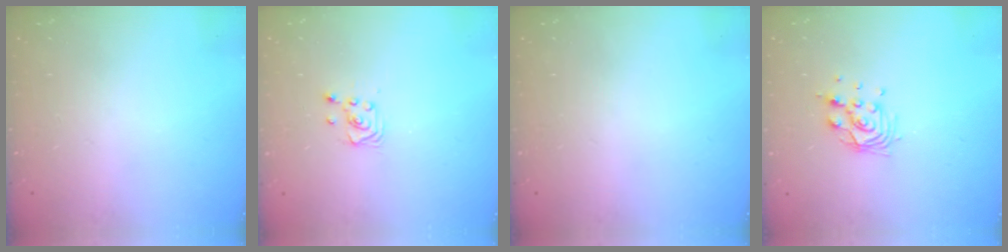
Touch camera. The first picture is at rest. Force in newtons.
{"total": 2.6, "press": 2.6, "slide": 0.2}
{"total": 0.0}
{"total": 11.0, "press": 10.6, "slide": 2.9}